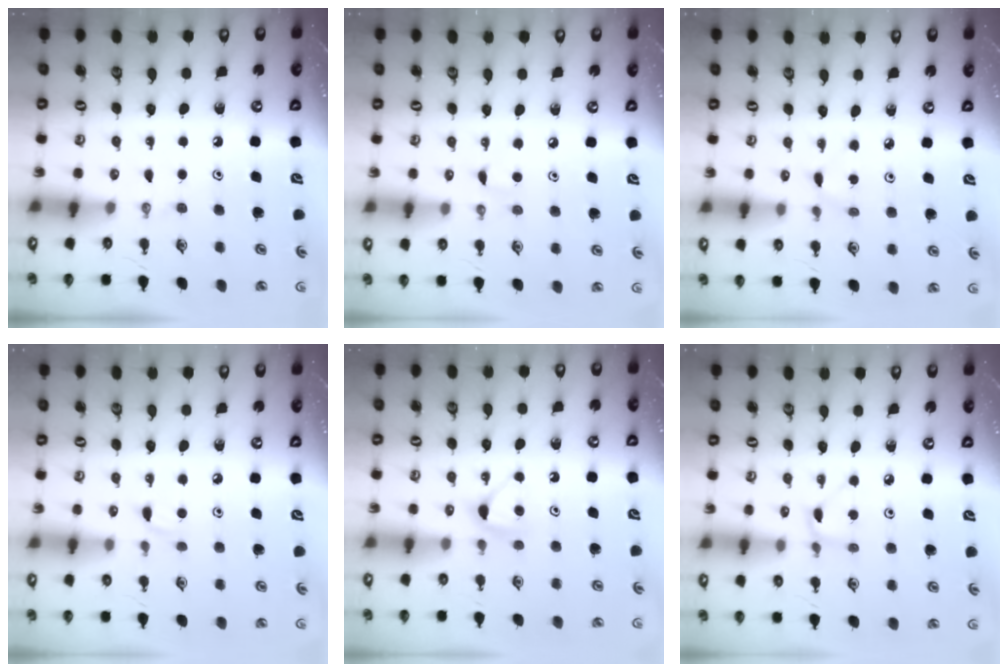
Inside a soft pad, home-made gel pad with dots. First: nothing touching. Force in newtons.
{"total": 2.7, "press": 2.7, "slide": 0.4}
{"total": 1.0, "press": 1.0, "slide": 0.1}
{"total": 3.7, "press": 3.6, "slide": 0.5}
{"total": 6.0, "press": 6.0, "slide": 0.8}
{"total": 2.4, "press": 2.3, "slide": 0.3}